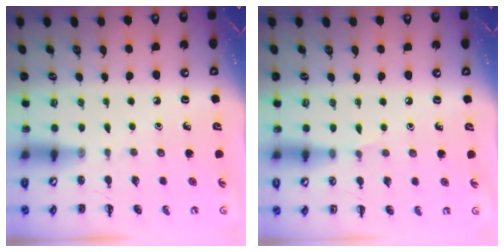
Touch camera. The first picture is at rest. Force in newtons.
{"total": 3.0, "press": 2.8, "slide": 1.1}